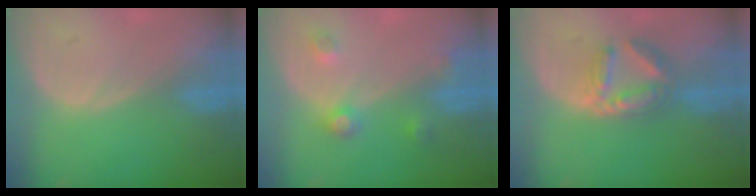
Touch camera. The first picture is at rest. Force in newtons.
{"total": 3.8, "press": 3.5, "slide": 1.4}
{"total": 6.0, "press": 5.7, "slide": 1.7}